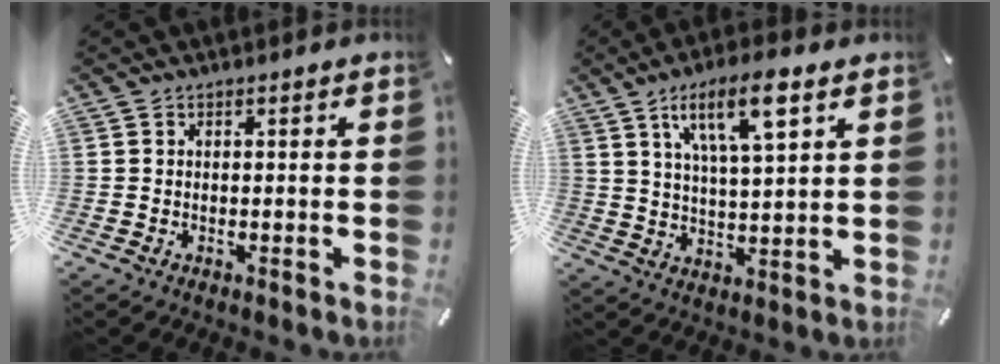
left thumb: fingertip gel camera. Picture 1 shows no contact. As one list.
[{"total": 12.2, "force": [6.6, 3.6, 9.6], "torque": [-0.157, -0.017, 0.108]}]